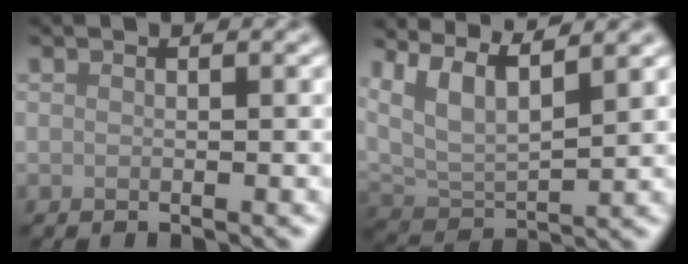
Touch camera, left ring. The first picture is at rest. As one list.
[{"total": 7.2, "force": [4.6, 2.4, 5.1], "torque": [-0.095, 0.008, 0.078]}]